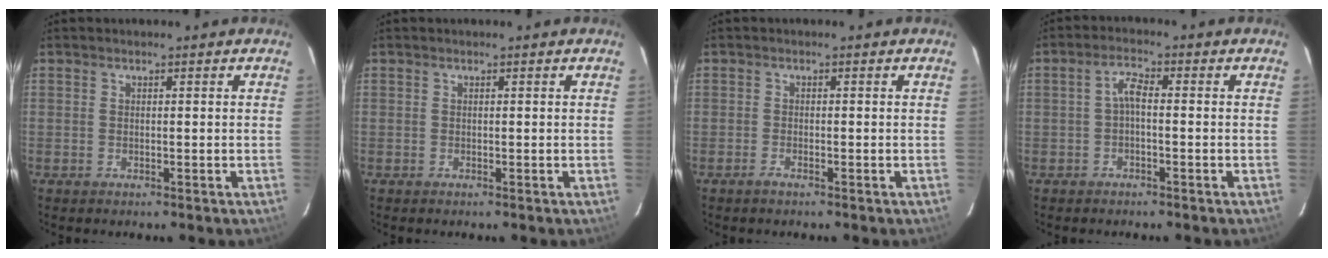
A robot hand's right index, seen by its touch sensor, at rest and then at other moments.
{"total": 0.0}
{"total": 1.1, "force": [-0.9, 0.2, 0.5], "torque": [-0.015, -0.001, -0.020]}
{"total": 2.5, "force": [-0.7, 0.8, 2.3], "torque": [-0.051, 0.010, -0.014]}